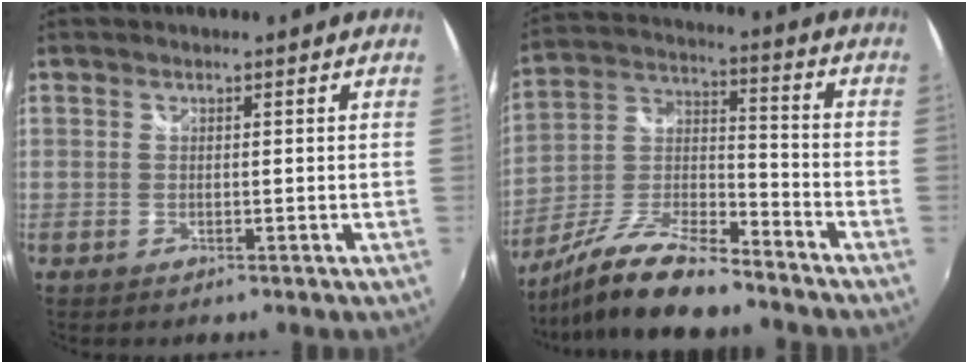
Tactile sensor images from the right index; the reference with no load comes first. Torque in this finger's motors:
{"motor_torque": [0.00, -0.37, 0.20, 0.02]}